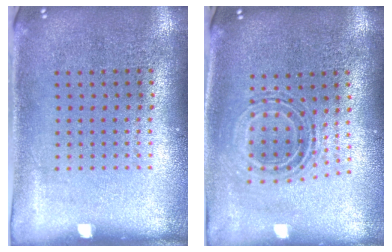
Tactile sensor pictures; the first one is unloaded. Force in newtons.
{"total": 0.8, "press": 0.8, "slide": 0.1}